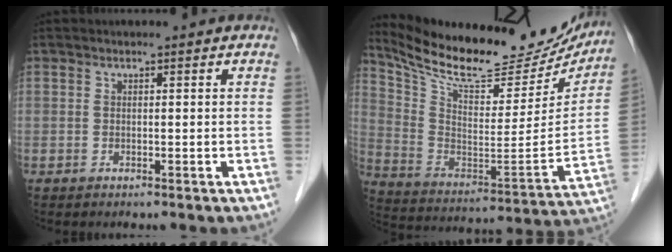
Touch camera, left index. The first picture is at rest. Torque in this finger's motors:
{"motor_torque": [0.00, -2.14, 0.18, 0.04]}